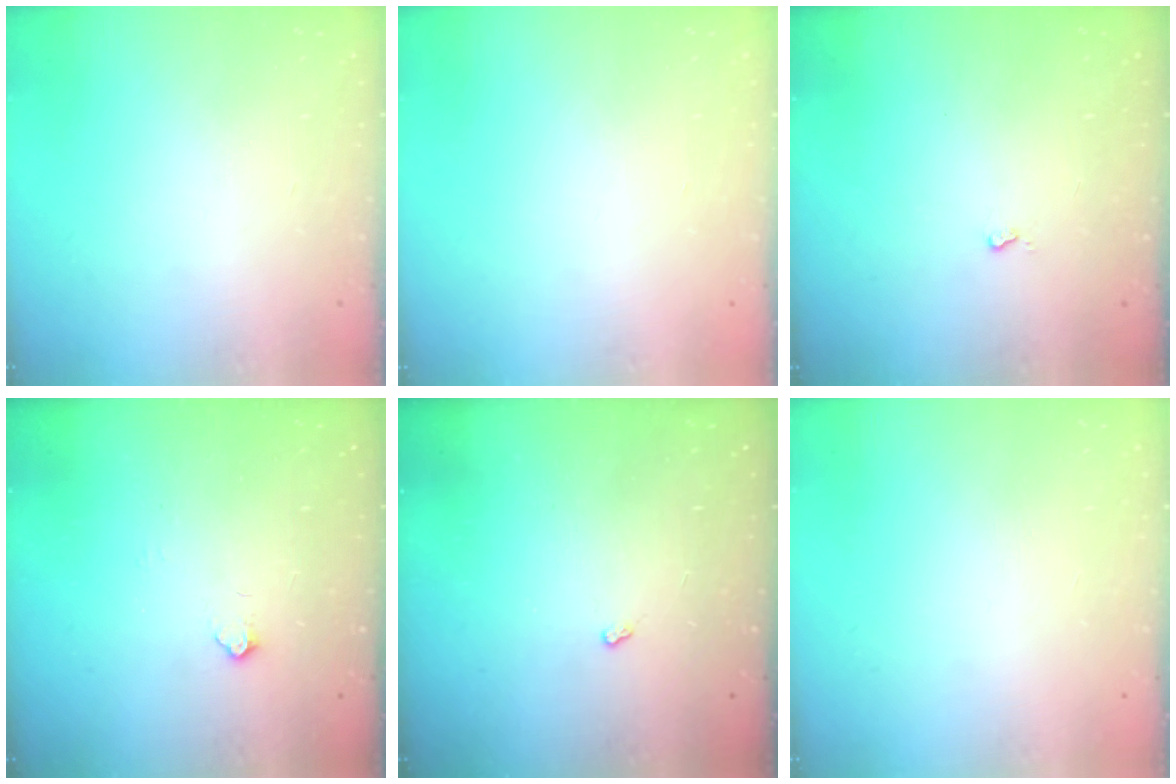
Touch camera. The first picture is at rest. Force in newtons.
{"total": 0.0}
{"total": 2.7, "press": 2.6, "slide": 0.4}
{"total": 3.9, "press": 3.9, "slide": 0.5}
{"total": 2.5, "press": 2.4, "slide": 0.5}
{"total": 0.0}